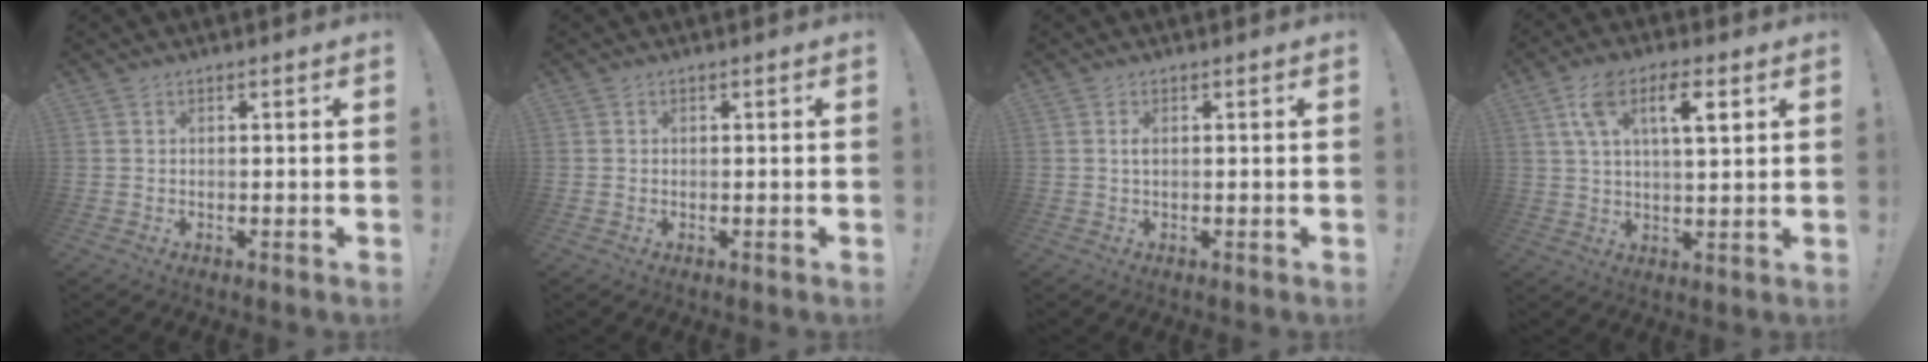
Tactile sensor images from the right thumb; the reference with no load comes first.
{"total": 0.0}
{"total": 1.1, "force": [0.1, 0.3, 1.1], "torque": [-0.029, 0.005, 0.003]}
{"total": 10.4, "force": [4.1, 4.0, 8.7], "torque": [-0.143, 0.002, 0.070]}